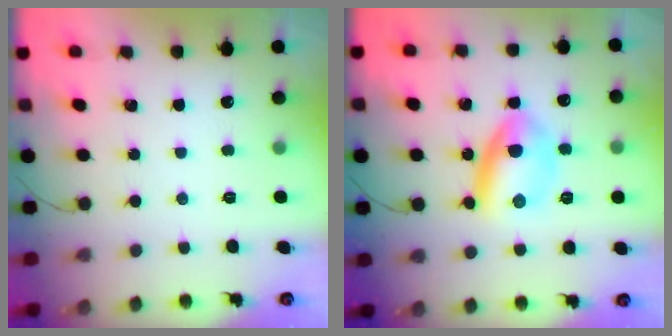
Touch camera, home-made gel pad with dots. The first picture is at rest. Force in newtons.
{"total": 9.4, "press": 9.4, "slide": 0.9}